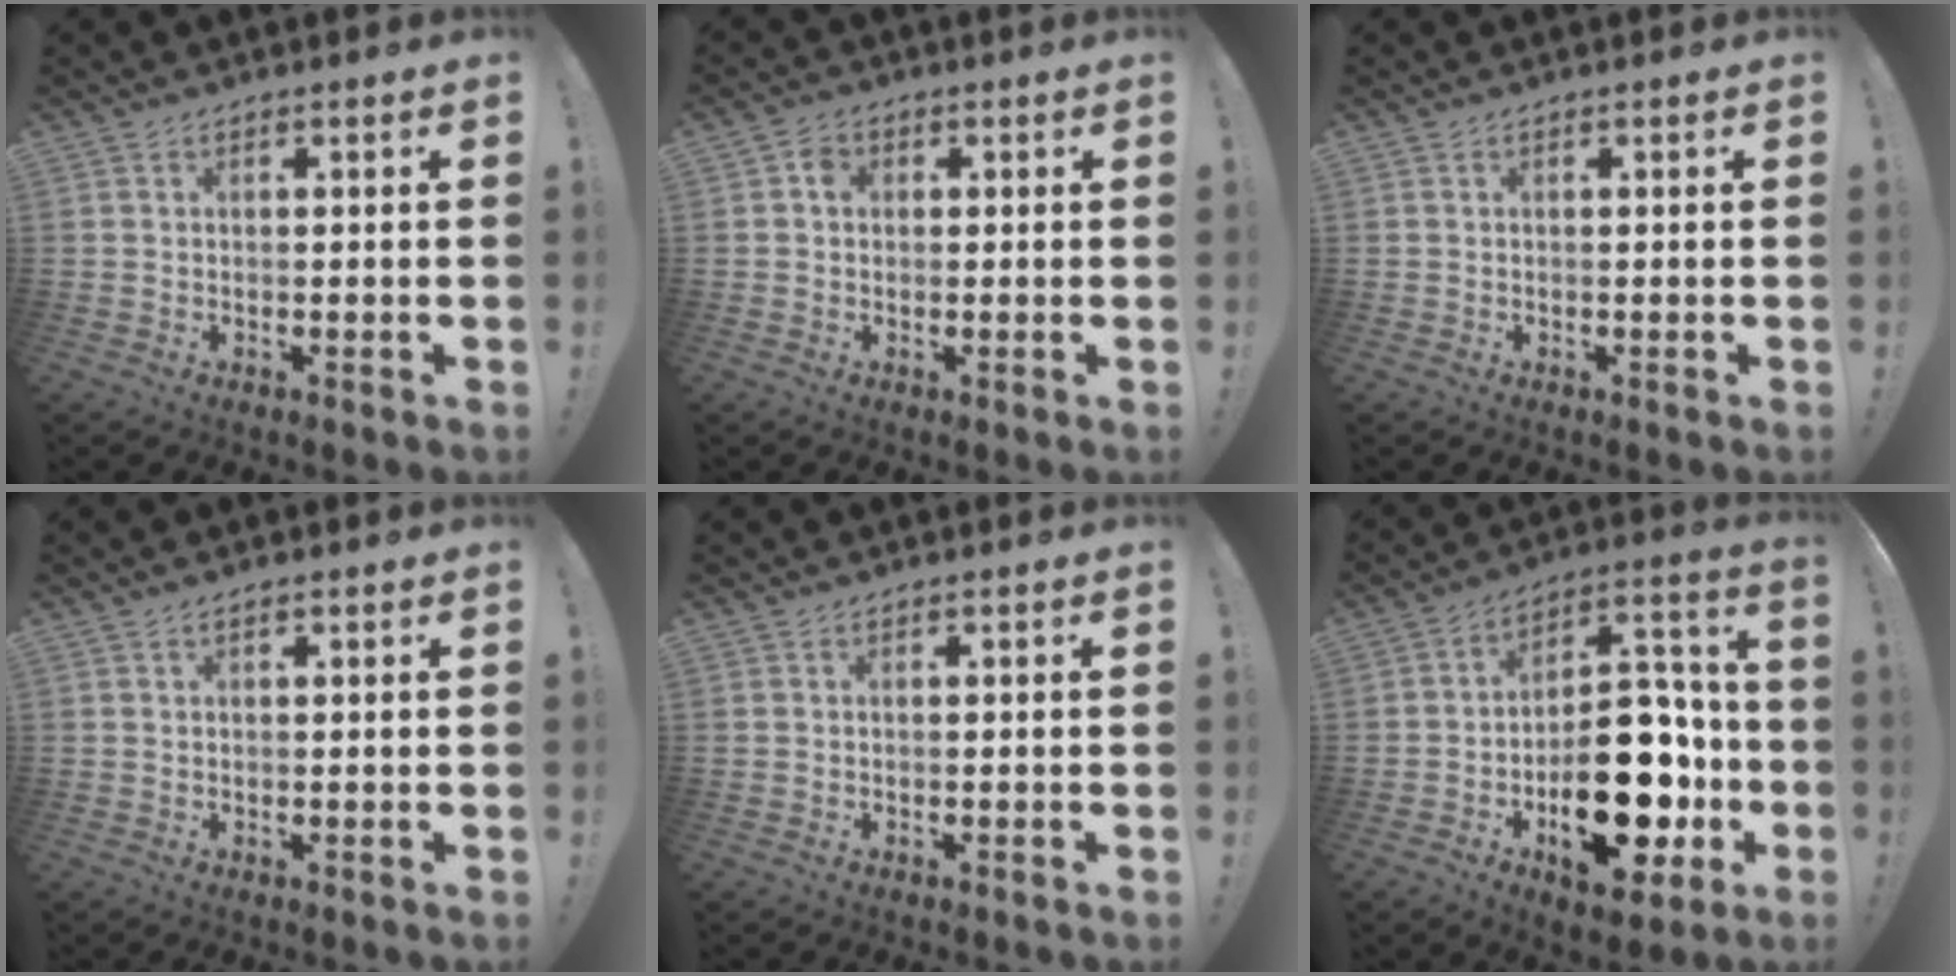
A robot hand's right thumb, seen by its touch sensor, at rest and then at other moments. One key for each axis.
{"total": 3.1, "fx": 0.1, "fy": 2.6, "fz": 1.8, "tx": -0.029, "ty": 0.008, "tz": 0.001}
{"total": 0.0}
{"total": 0.5, "fx": 0.4, "fy": 0.1, "fz": 0.3, "tx": -0.005, "ty": 0.001, "tz": 0.007}
{"total": 0.0}
{"total": 24.2, "fx": -8.2, "fy": 13.6, "fz": 18.2, "tx": -0.244, "ty": 0.059, "tz": -0.109}